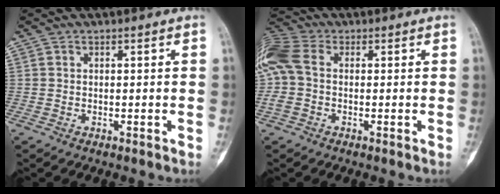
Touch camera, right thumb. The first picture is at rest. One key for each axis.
{"total": 10.7, "fx": 0.7, "fy": 7.2, "fz": 7.9, "tx": -0.202, "ty": 0.025, "tz": 0.008}